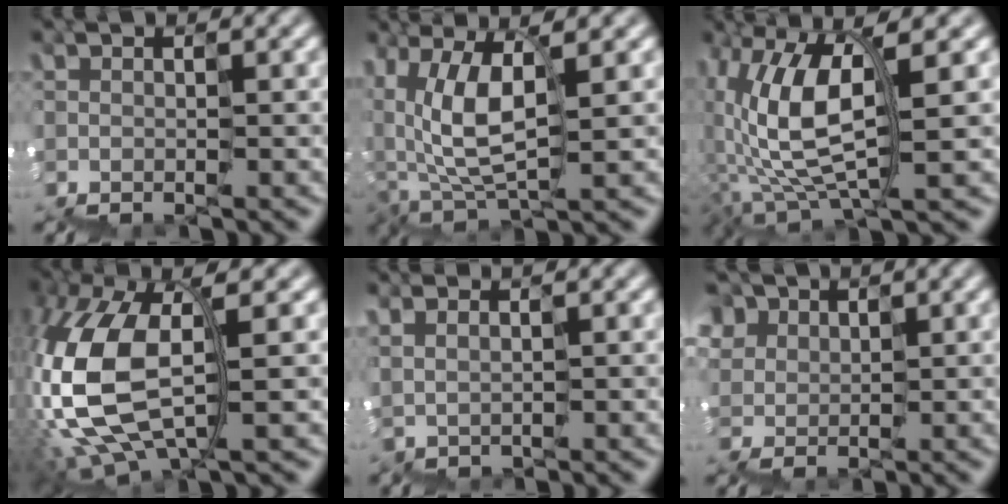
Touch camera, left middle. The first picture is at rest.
{"total": 4.4, "force": [2.0, 2.5, 3.1], "torque": [-0.086, 0.017, 0.035]}
{"total": 5.3, "force": [1.7, 2.1, 4.6], "torque": [-0.111, 0.014, 0.030]}
{"total": 7.7, "force": [0.4, 3.8, 6.6], "torque": [-0.160, 0.012, 0.002]}
{"total": 1.6, "force": [1.1, -0.6, -1.0], "torque": [0.024, 0.013, 0.027]}
{"total": 3.4, "force": [2.2, 2.1, -1.6], "torque": [0.028, 0.019, 0.039]}